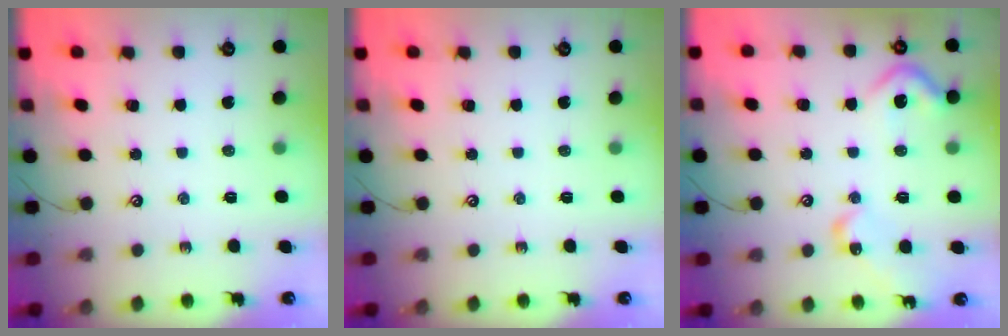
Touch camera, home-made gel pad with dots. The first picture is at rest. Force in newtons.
{"total": 0.0}
{"total": 9.8, "press": 9.7, "slide": 1.0}